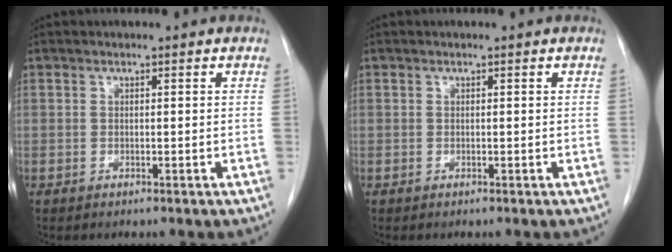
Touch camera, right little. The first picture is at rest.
{"total": 0.0}